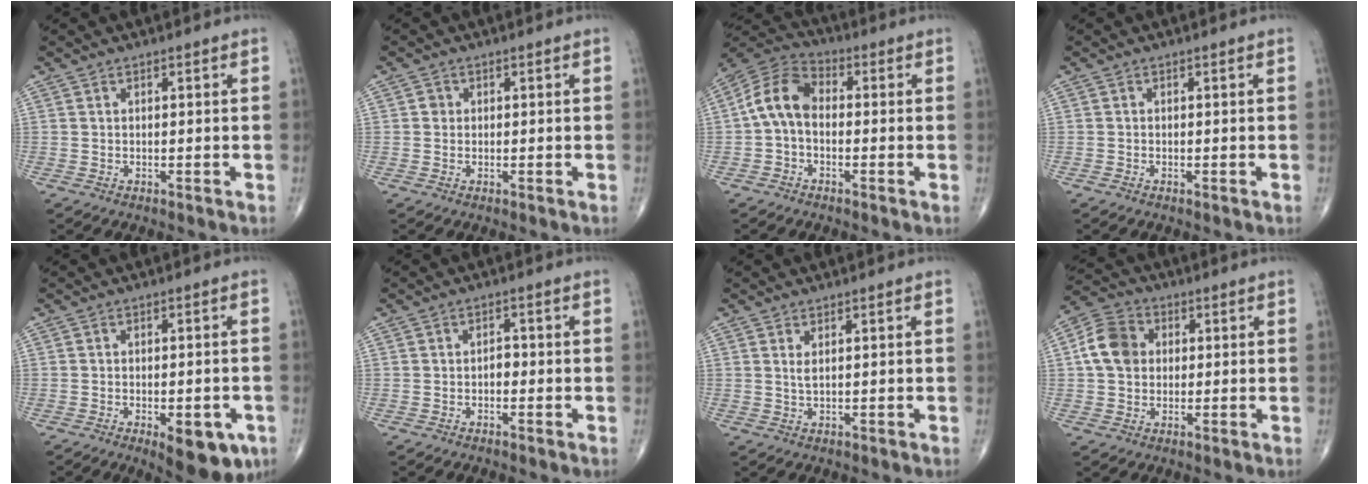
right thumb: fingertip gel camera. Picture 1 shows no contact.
{"total": 1.1, "force": [0.1, 1.1, 0.2], "torque": [0.003, 0.003, 0.000]}
{"total": 9.2, "force": [-0.4, 6.2, 6.9], "torque": [-0.121, 0.028, -0.025]}
{"total": 0.0}
{"total": 9.8, "force": [-4.2, 4.3, 7.7], "torque": [-0.079, 0.005, -0.047]}
{"total": 1.7, "force": [-0.5, 1.2, 1.1], "torque": [-0.006, 0.006, -0.012]}
{"total": 1.4, "force": [0.6, 0.5, 1.2], "torque": [-0.027, -0.003, 0.015]}
{"total": 8.6, "force": [1.1, 7.0, 4.9], "torque": [-0.078, 0.016, 0.010]}